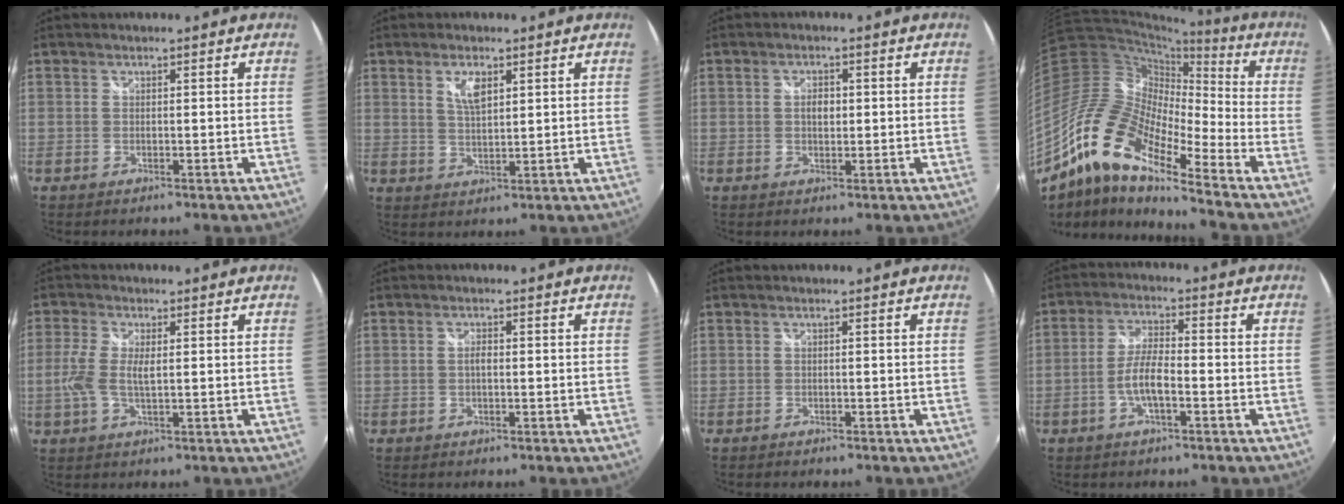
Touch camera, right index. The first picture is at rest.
{"total": 4.2, "force": [2.0, 1.7, 3.3], "torque": [-0.058, 0.000, 0.035]}
{"total": 2.0, "force": [0.1, 1.4, 1.5], "torque": [-0.024, 0.004, -0.001]}
{"total": 16.1, "force": [-10.8, 4.3, 11.2], "torque": [-0.193, 0.001, -0.227]}
{"total": 5.5, "force": [0.0, 2.0, 5.1], "torque": [-0.115, 0.001, -0.003]}
{"total": 1.3, "force": [-0.1, 0.6, 1.2], "torque": [-0.022, 0.003, -0.005]}
{"total": 0.6, "force": [-0.6, 0.3, 0.2], "torque": [-0.006, -0.003, -0.012]}
{"total": 5.6, "force": [-2.2, 1.4, 4.9], "torque": [-0.102, 0.004, -0.042]}